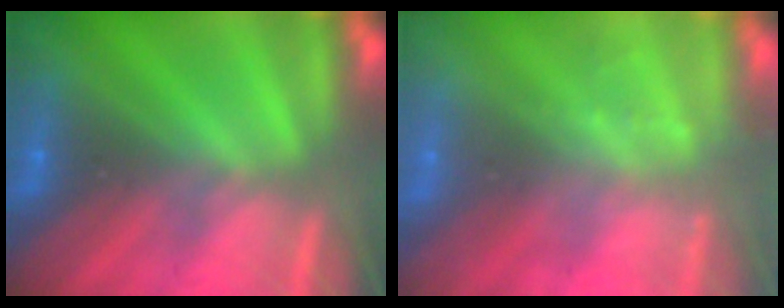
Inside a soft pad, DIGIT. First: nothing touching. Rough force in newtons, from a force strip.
{"total": 2.4}